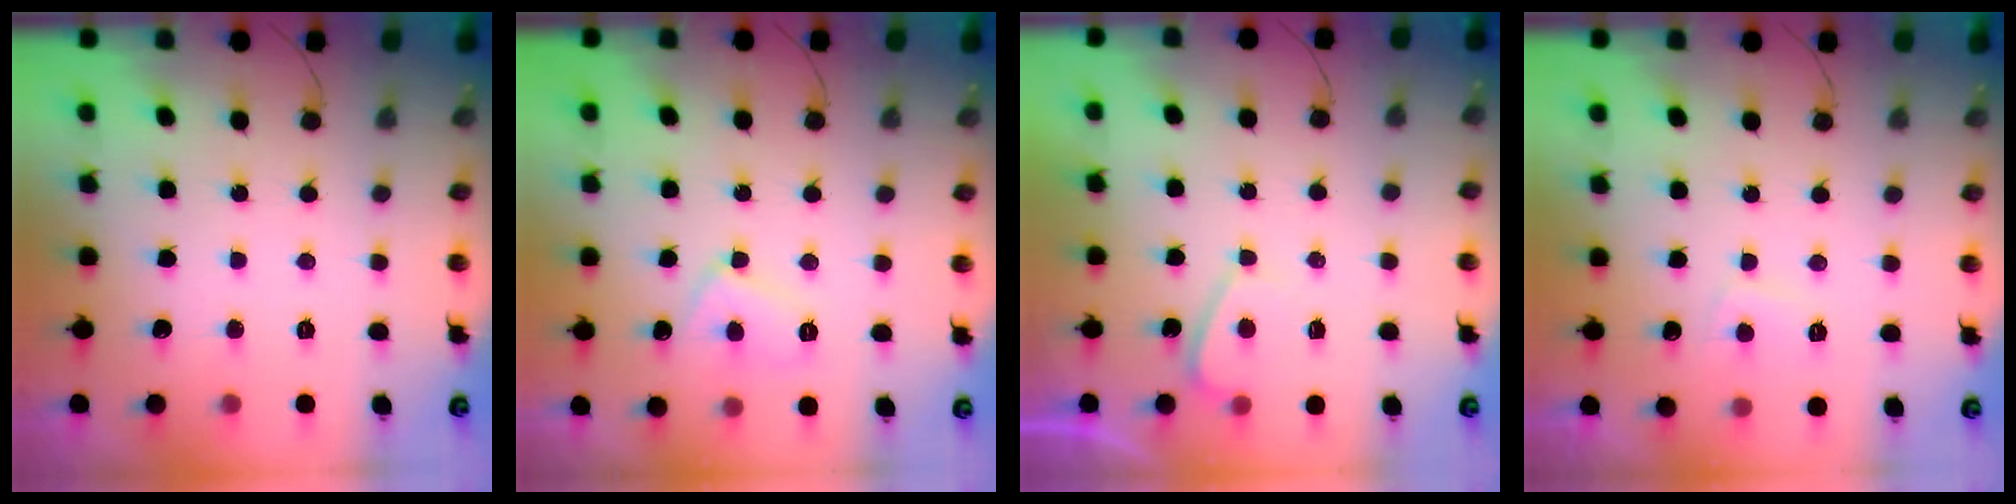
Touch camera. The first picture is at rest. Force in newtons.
{"total": 6.9, "press": 6.9, "slide": 0.7}
{"total": 1.6, "press": 1.4, "slide": 0.6}
{"total": 2.9, "press": 2.8, "slide": 0.6}